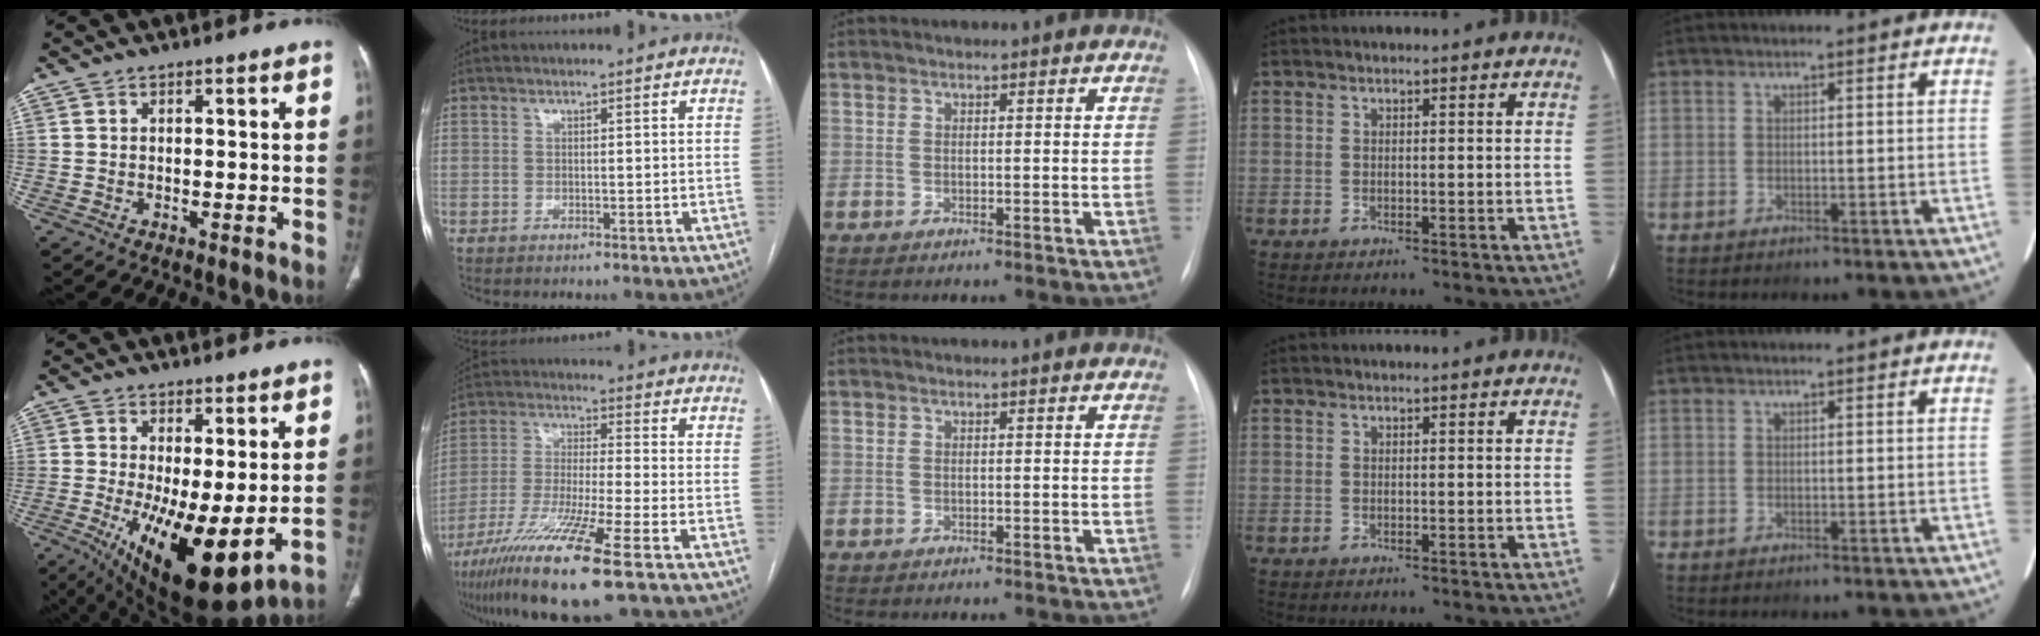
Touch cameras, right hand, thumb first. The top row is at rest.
{"thumb": {"total": 16.5, "force": [-2.4, 6.1, 15.2], "torque": [-0.261, -0.033, -0.016]}, "index": {"total": 16.3, "force": [-9.4, 0.1, 13.4], "torque": [-0.268, -0.046, -0.172]}}